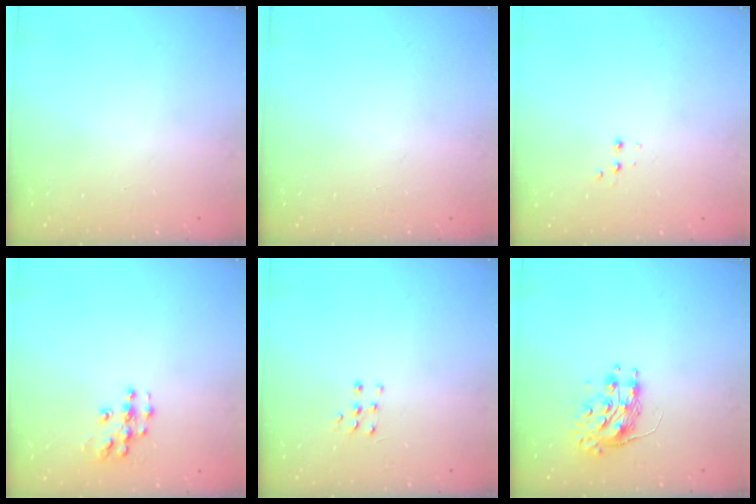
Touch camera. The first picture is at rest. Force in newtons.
{"total": 0.0}
{"total": 2.4, "press": 2.2, "slide": 0.9}
{"total": 8.2, "press": 8.2, "slide": 0.4}
{"total": 3.3, "press": 3.3, "slide": 0.5}
{"total": 8.7, "press": 8.7, "slide": 0.8}